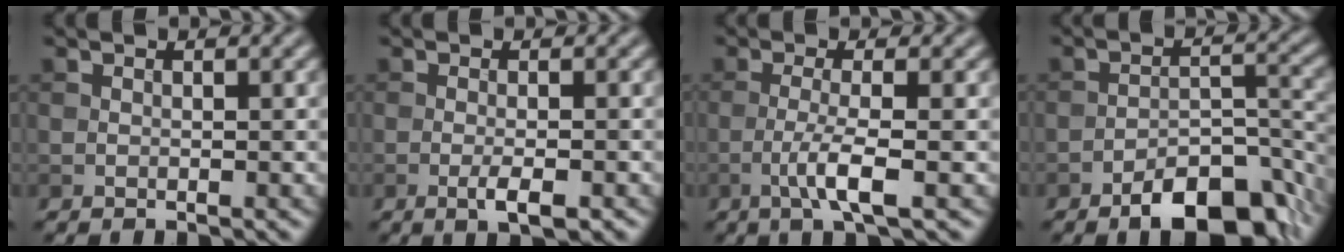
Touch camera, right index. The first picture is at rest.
{"total": 2.4, "force": [-1.1, 0.5, 2.1], "torque": [-0.037, -0.001, -0.020]}
{"total": 3.3, "force": [-1.2, 0.3, 3.1], "torque": [-0.060, 0.006, -0.031]}
{"total": 8.6, "force": [-5.9, 3.3, 5.4], "torque": [-0.075, 0.004, -0.100]}